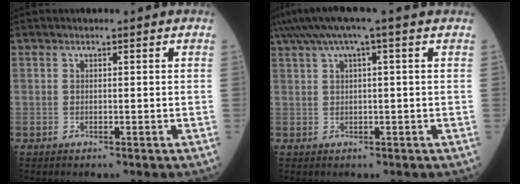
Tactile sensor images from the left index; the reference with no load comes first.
{"total": 5.7, "force": [3.4, -0.4, 4.6], "torque": [-0.084, 0.035, 0.060]}